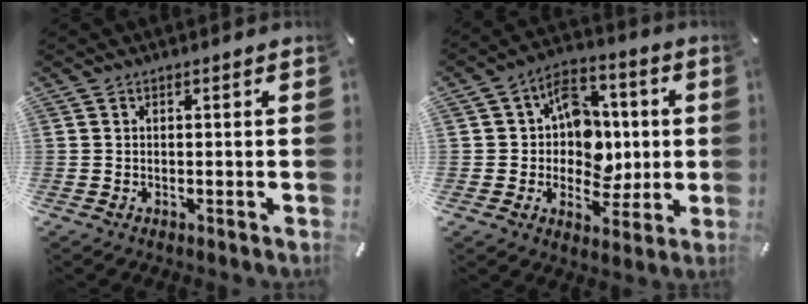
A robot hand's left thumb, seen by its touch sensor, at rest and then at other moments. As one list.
[{"total": 12.1, "force": [0.8, 10.6, 5.9], "torque": [-0.080, 0.007, 0.024]}]